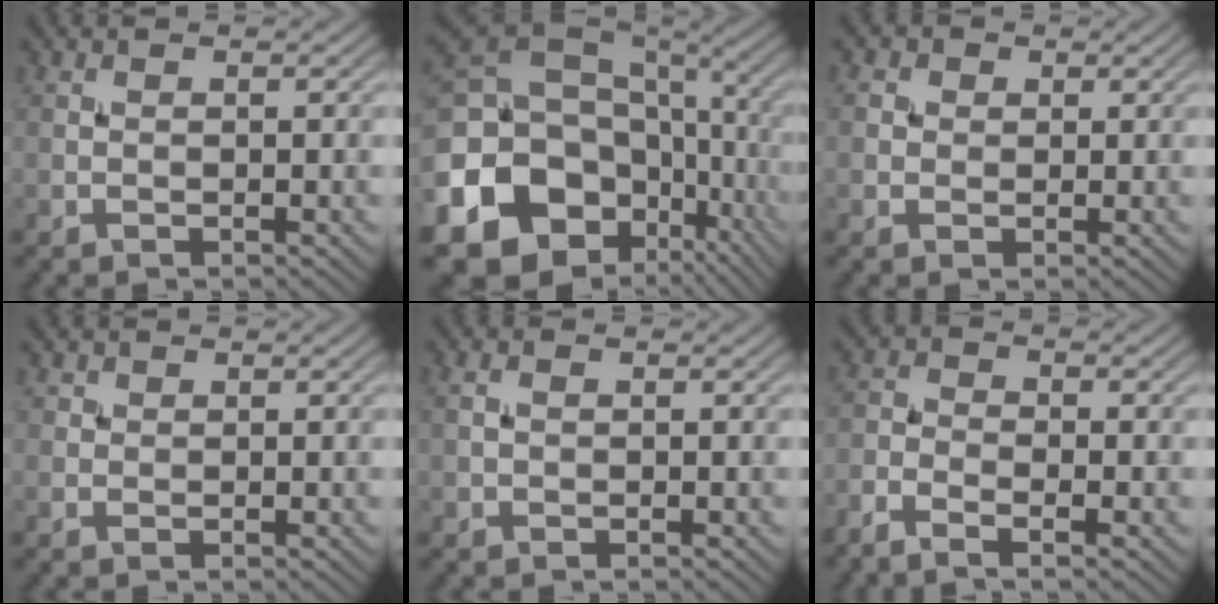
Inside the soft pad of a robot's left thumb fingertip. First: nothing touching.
{"total": 20.1, "force": [-5.6, 16.0, 10.8], "torque": [-0.278, -0.028, -0.082]}
{"total": 2.0, "force": [0.6, 1.8, 0.7], "torque": [-0.016, 0.003, 0.001]}
{"total": 1.2, "force": [0.7, 1.0, 0.3], "torque": [-0.002, -0.001, 0.011]}
{"total": 1.2, "force": [0.2, 0.8, 0.9], "torque": [-0.023, 0.005, 0.001]}
{"total": 3.5, "force": [-2.6, 1.0, 2.2], "torque": [-0.051, -0.008, -0.062]}